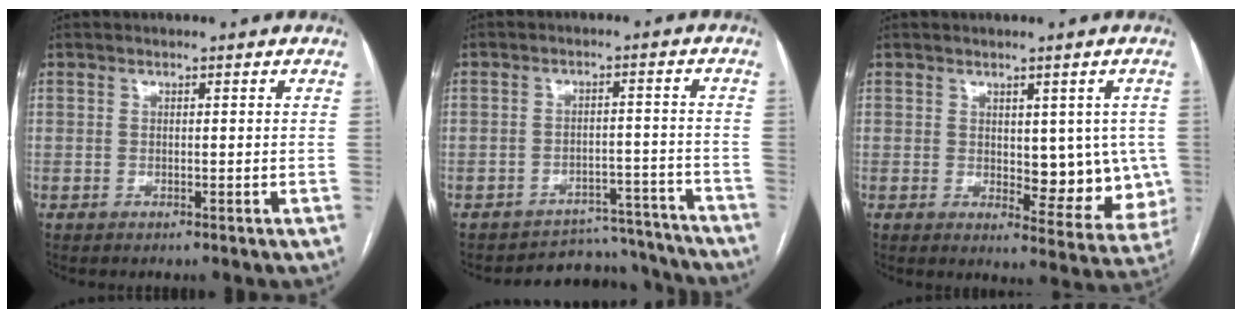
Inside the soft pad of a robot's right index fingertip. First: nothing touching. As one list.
[{"total": 10.6, "force": [-10.0, 3.2, -1.1], "torque": [0.038, 0.048, -0.126]}, {"total": 8.9, "force": [0.5, 4.4, 7.7], "torque": [-0.073, -0.006, 0.016]}]